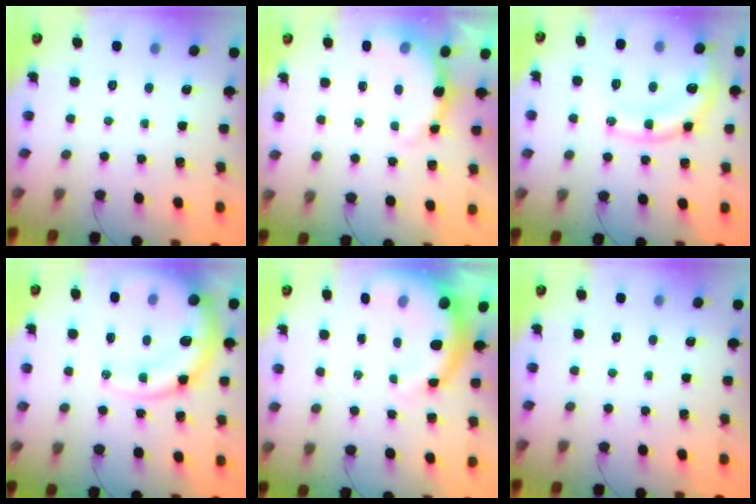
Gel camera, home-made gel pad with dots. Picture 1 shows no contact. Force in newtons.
{"total": 7.2, "press": 7.1, "slide": 1.3}
{"total": 15.7, "press": 15.6, "slide": 1.8}
{"total": 16.3, "press": 15.6, "slide": 4.7}
{"total": 11.7, "press": 11.5, "slide": 2.3}
{"total": 0.0}